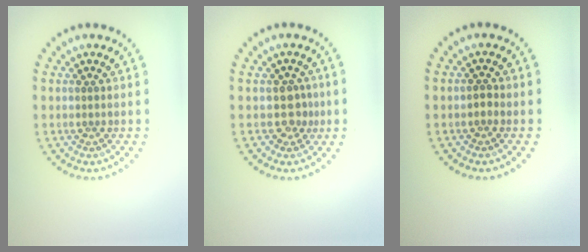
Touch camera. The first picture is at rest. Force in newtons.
{"total": 1.6, "press": 1.4, "slide": 0.9}
{"total": 0.7, "press": 0.7, "slide": 0.1}